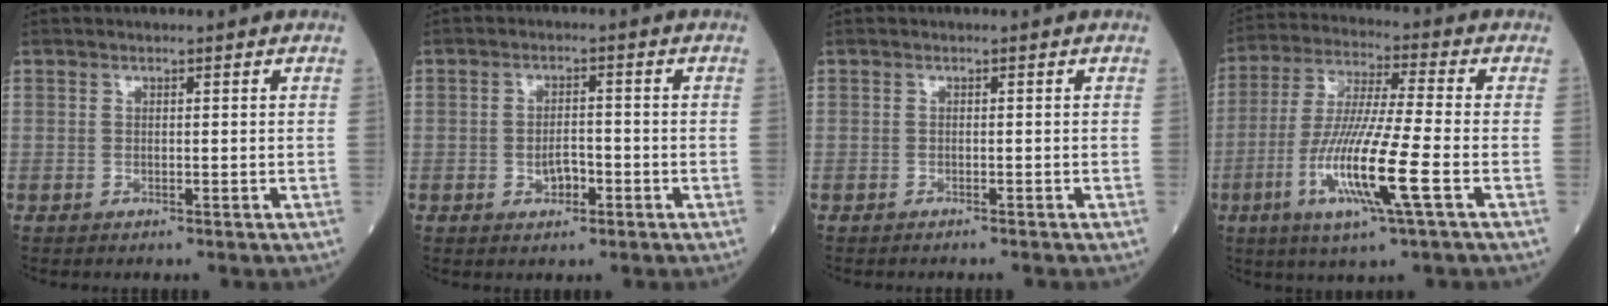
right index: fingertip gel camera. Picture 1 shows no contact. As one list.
[{"total": 3.2, "force": [-1.1, 1.7, 2.5], "torque": [-0.041, 0.004, -0.016]}, {"total": 1.2, "force": [-1.1, 0.0, 0.3], "torque": [-0.003, 0.000, -0.016]}, {"total": 14.1, "force": [-4.6, 0.0, 13.3], "torque": [-0.271, -0.019, -0.091]}]